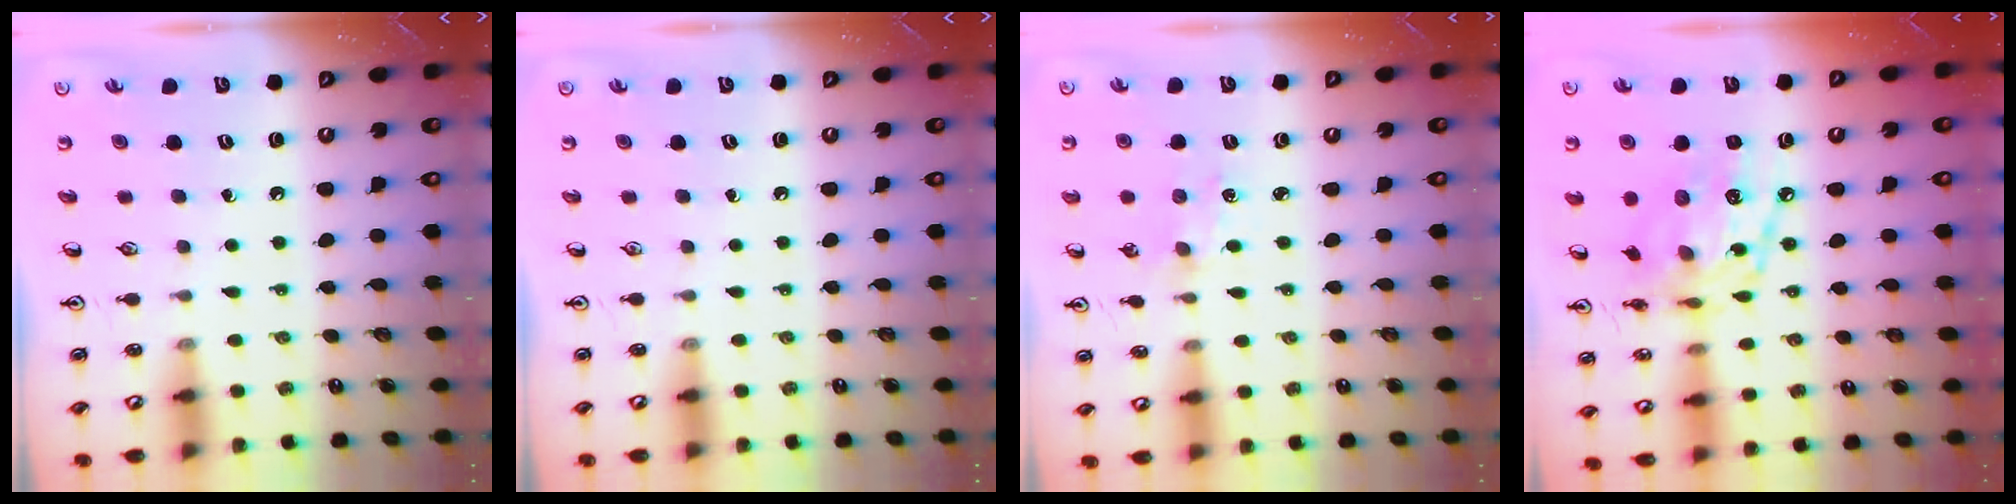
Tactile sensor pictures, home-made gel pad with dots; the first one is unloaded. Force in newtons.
{"total": 0.0}
{"total": 0.7, "press": 0.7, "slide": 0.2}
{"total": 15.1, "press": 15.0, "slide": 0.9}